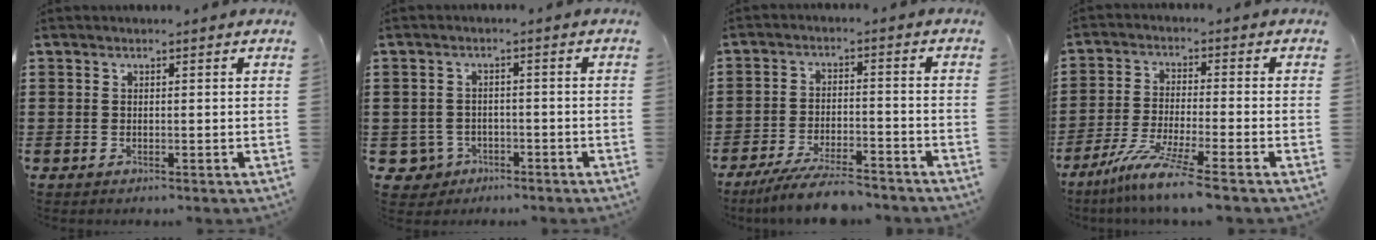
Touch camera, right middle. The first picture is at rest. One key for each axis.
{"total": 2.8, "fx": -1.9, "fy": 2.0, "fz": 0.7, "tx": -0.035, "ty": -0.005, "tz": -0.045}
{"total": 6.9, "fx": -6.1, "fy": 0.7, "fz": 3.0, "tx": -0.055, "ty": 0.000, "tz": -0.114}
{"total": 7.4, "fx": -5.8, "fy": -0.4, "fz": 4.6, "tx": -0.100, "ty": -0.018, "tz": -0.113}